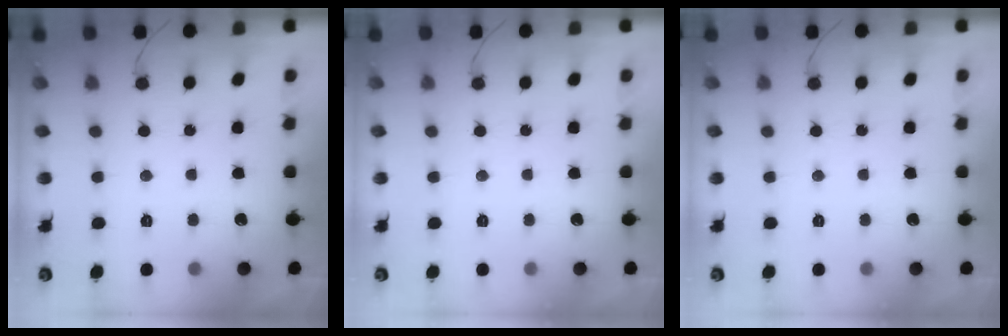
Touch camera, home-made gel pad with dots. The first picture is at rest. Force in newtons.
{"total": 0.0}
{"total": 0.0}